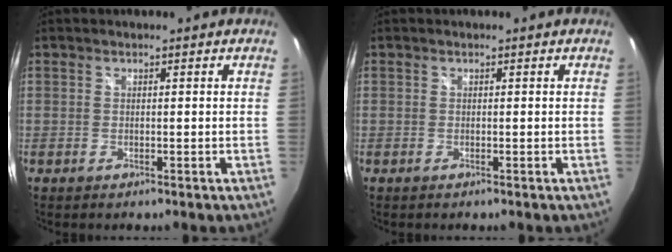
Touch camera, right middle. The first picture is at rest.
{"total": 0.0}